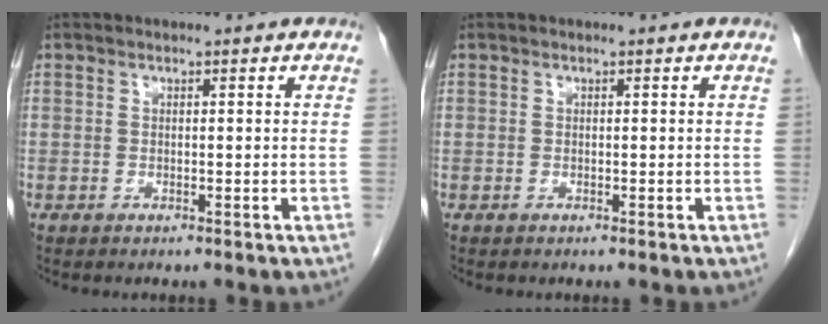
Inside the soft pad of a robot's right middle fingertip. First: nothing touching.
{"total": 0.0}